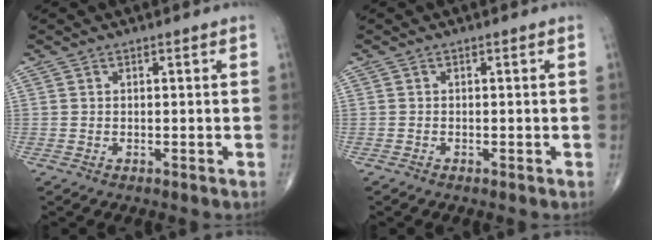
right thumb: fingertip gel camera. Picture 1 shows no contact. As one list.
[{"total": 0.0}]